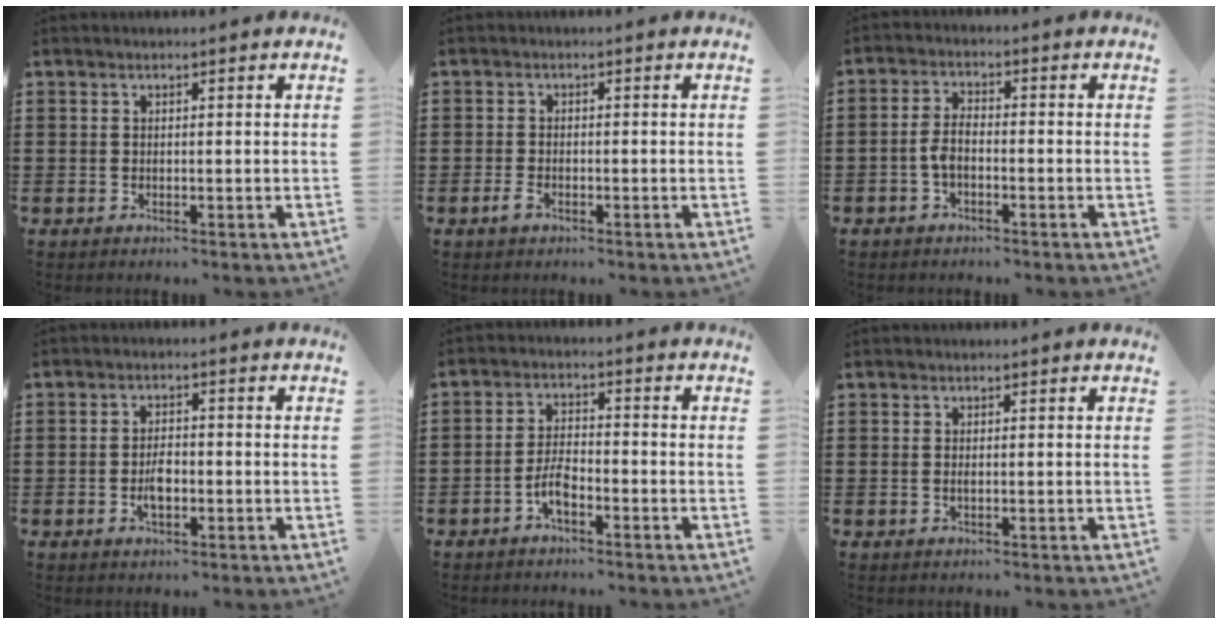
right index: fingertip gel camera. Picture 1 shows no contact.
{"total": 1.7, "force": [-1.0, 0.7, 1.2], "torque": [-0.039, -0.006, -0.024]}
{"total": 3.4, "force": [-1.6, 1.5, 2.6], "torque": [-0.070, 0.000, -0.036]}
{"total": 3.4, "force": [-1.0, 1.5, 2.8], "torque": [-0.059, 0.001, -0.019]}
{"total": 4.1, "force": [-2.4, 1.4, 3.0], "torque": [-0.074, 0.002, -0.052]}
{"total": 0.5, "force": [0.0, 0.1, 0.5], "torque": [-0.011, -0.004, 0.000]}